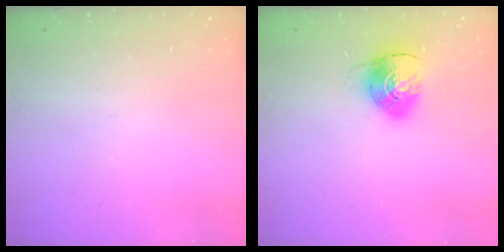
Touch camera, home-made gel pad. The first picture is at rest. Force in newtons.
{"total": 10.3, "press": 10.3, "slide": 0.4}